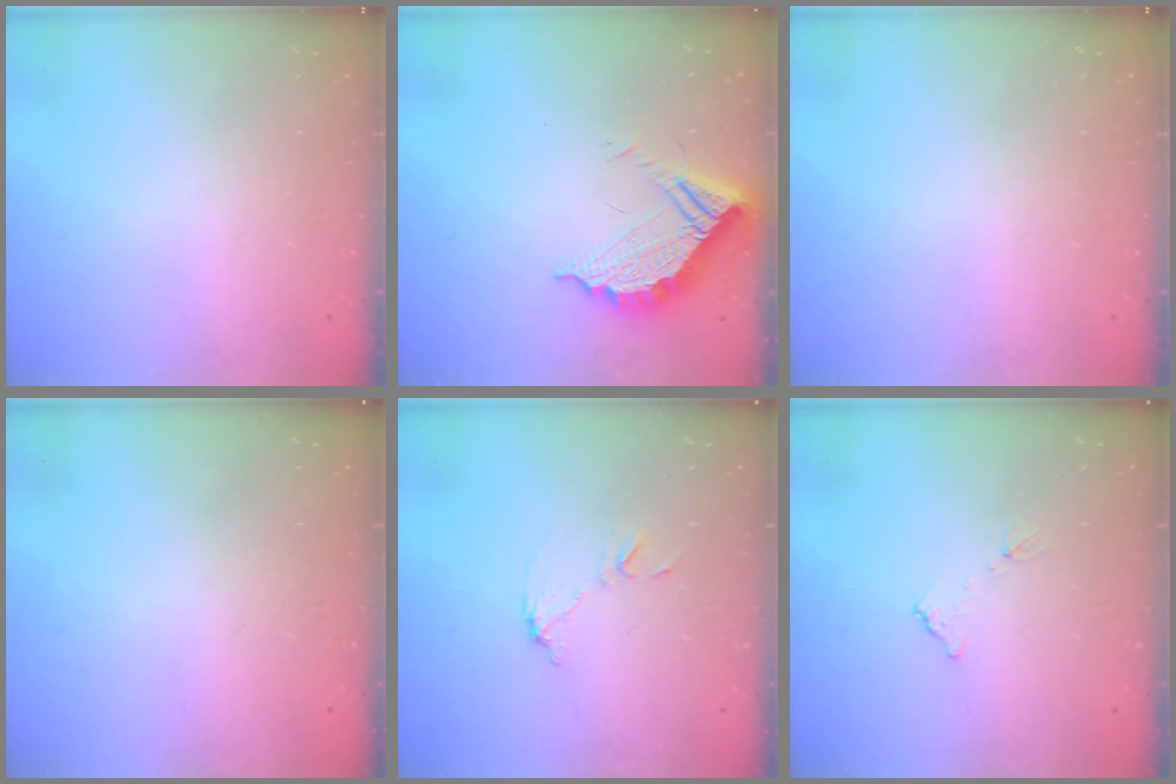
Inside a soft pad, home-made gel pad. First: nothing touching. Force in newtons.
{"total": 11.0, "press": 11.0, "slide": 0.9}
{"total": 0.0}
{"total": 4.7, "press": 4.7, "slide": 0.3}
{"total": 7.8, "press": 7.8, "slide": 0.4}
{"total": 5.4, "press": 5.4, "slide": 0.1}